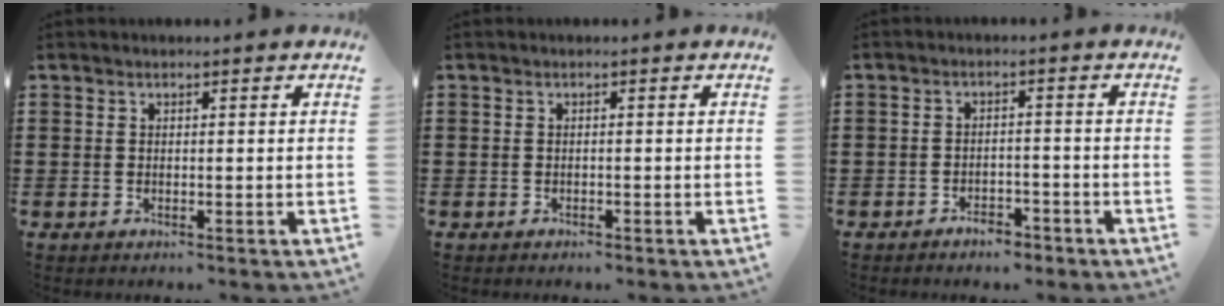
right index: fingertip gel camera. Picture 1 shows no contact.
{"total": 0.6, "force": [-0.6, 0.2, 0.1], "torque": [-0.003, 0.000, -0.012]}
{"total": 2.6, "force": [-2.4, 0.8, 0.6], "torque": [-0.016, 0.004, -0.049]}